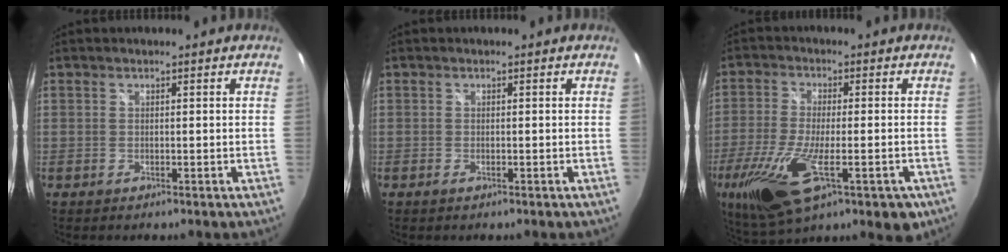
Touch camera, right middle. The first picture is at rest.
{"total": 0.7, "force": [-0.4, 0.4, 0.4], "torque": [-0.007, -0.003, -0.007]}
{"total": 21.0, "force": [-8.8, 8.2, 17.2], "torque": [-0.353, -0.075, -0.140]}